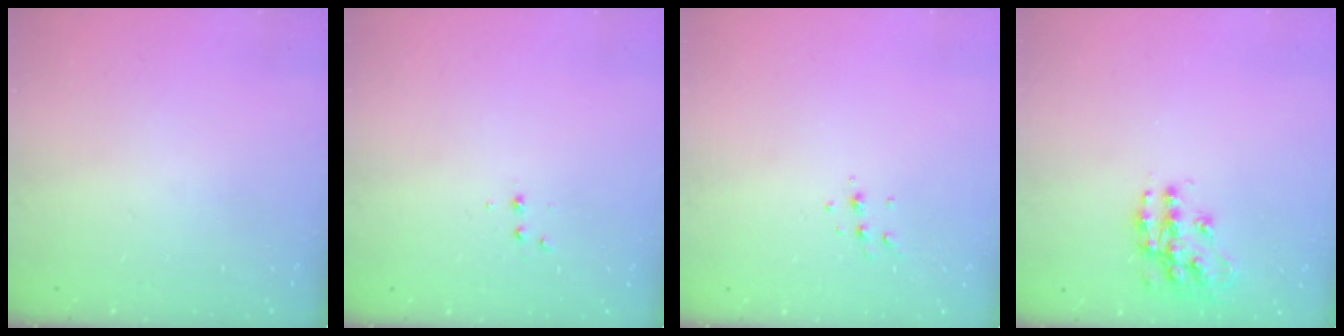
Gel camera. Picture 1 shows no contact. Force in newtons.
{"total": 2.9, "press": 2.7, "slide": 1.1}
{"total": 4.3, "press": 4.2, "slide": 0.9}
{"total": 12.2, "press": 12.1, "slide": 0.6}